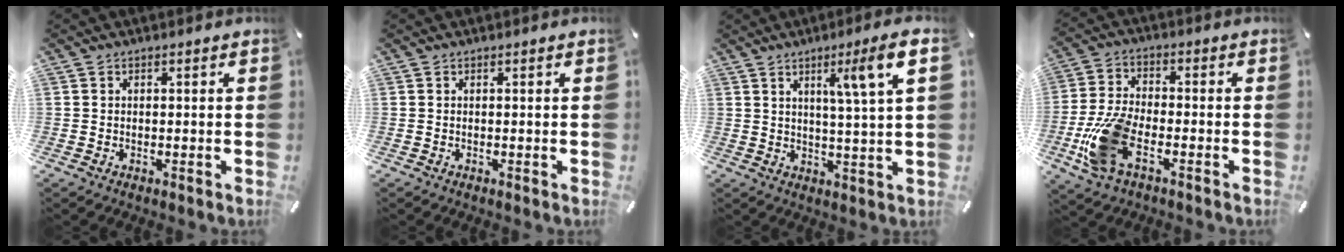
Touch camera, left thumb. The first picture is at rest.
{"total": 0.0}
{"total": 8.6, "force": [4.0, -0.3, 7.6], "torque": [-0.125, -0.012, 0.056]}
{"total": 12.6, "force": [-4.8, 6.4, 9.7], "torque": [-0.211, 0.003, -0.087]}